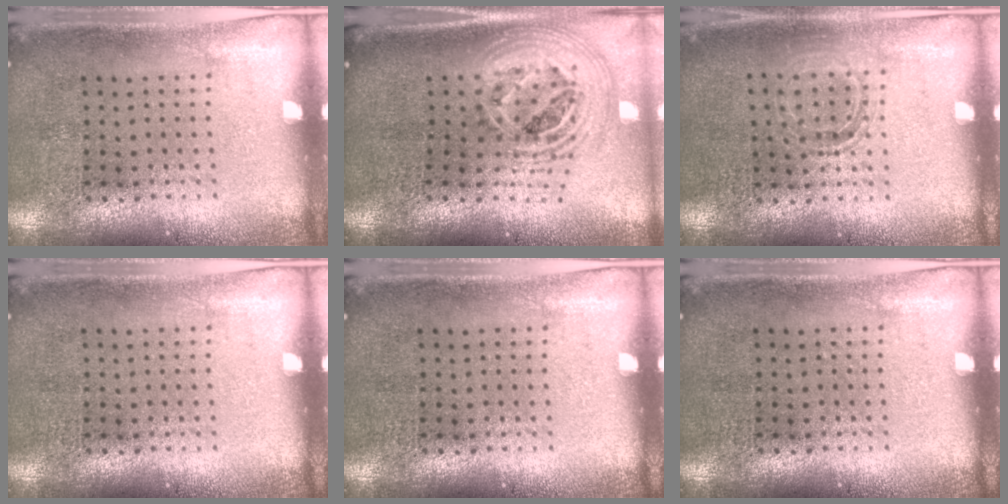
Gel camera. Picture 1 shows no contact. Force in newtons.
{"total": 2.5, "press": 1.8, "slide": 1.7}
{"total": 1.1, "press": 1.0, "slide": 0.4}
{"total": 0.0}
{"total": 0.0}
{"total": 0.0}